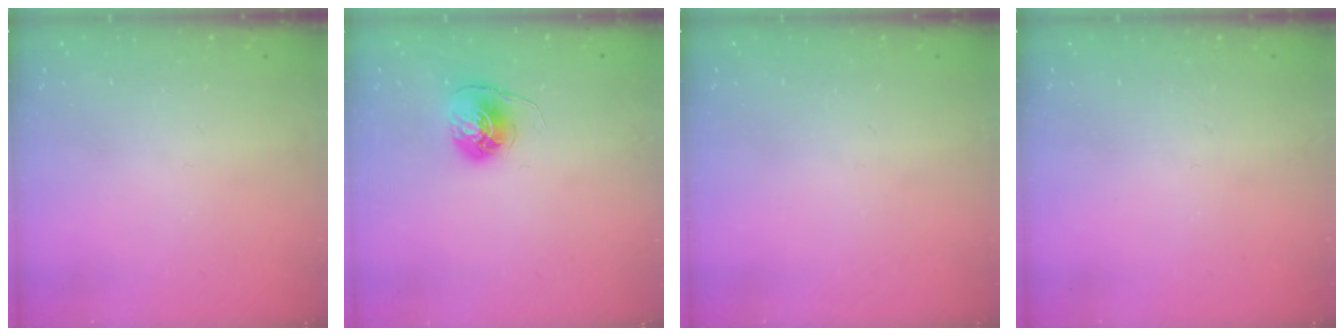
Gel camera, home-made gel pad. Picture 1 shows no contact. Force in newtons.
{"total": 6.1, "press": 6.1, "slide": 0.4}
{"total": 0.0}
{"total": 0.0}